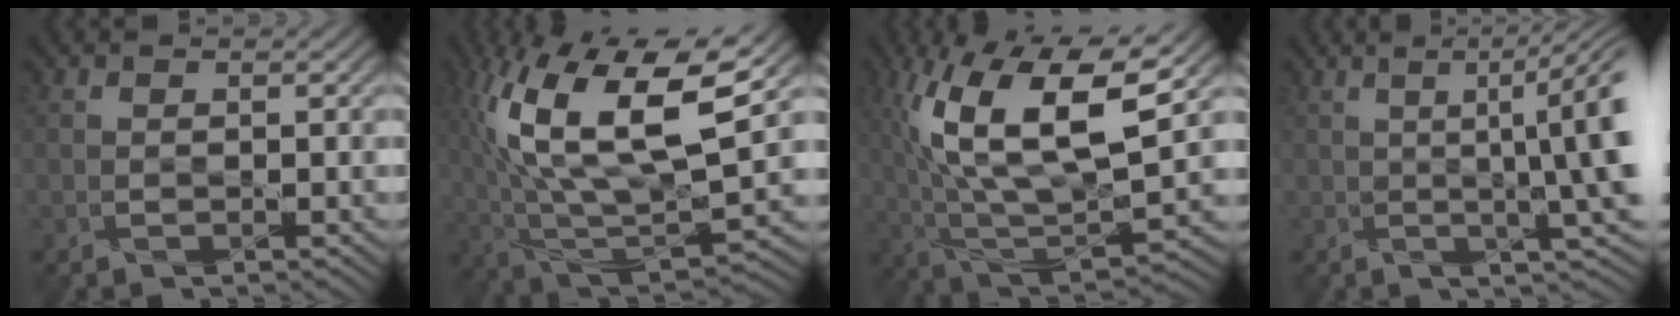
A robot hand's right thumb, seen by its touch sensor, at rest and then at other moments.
{"total": 17.5, "force": [4.7, 7.7, 15.0], "torque": [-0.305, 0.013, 0.081]}
{"total": 15.8, "force": [4.3, 6.4, 13.7], "torque": [-0.281, -0.001, 0.086]}
{"total": 10.4, "force": [1.2, 1.9, 10.1], "torque": [-0.119, 0.009, 0.027]}